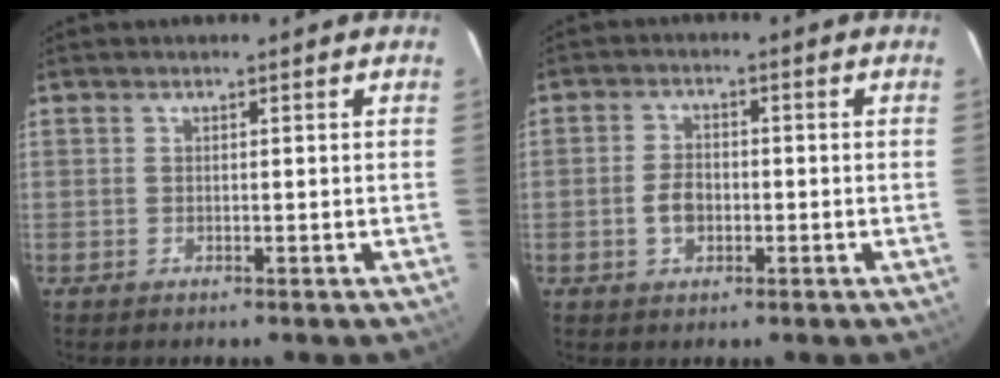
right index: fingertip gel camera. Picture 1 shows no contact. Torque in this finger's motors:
{"motor_torque": [0.98, -0.41, 0.52, 0.05]}